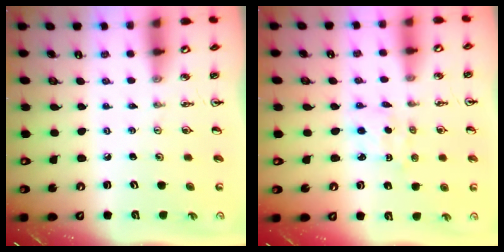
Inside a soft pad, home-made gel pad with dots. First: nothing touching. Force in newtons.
{"total": 2.2, "press": 2.1, "slide": 0.5}